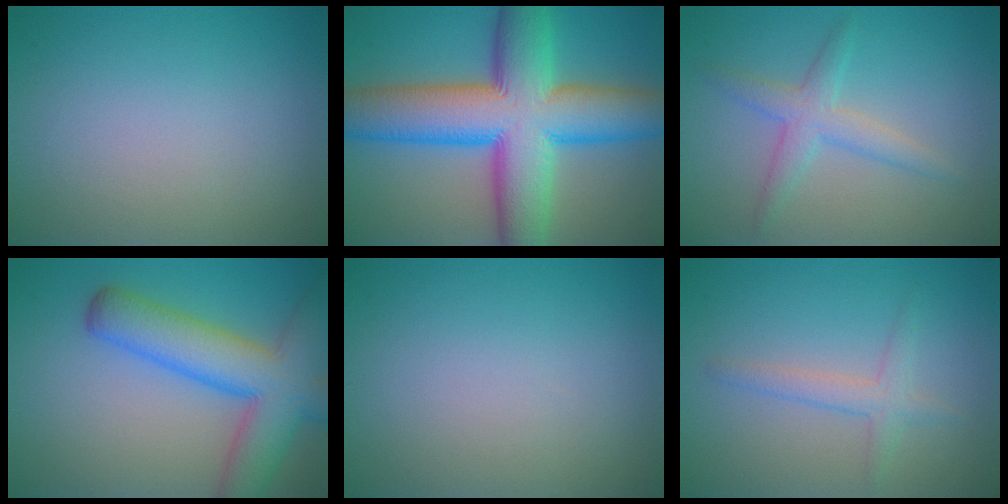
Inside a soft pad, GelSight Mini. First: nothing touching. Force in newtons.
{"total": 14.2, "press": 14.2, "slide": 0.3}
{"total": 3.0, "press": 3.0, "slide": 0.2}
{"total": 7.7, "press": 7.7, "slide": 0.7}
{"total": 0.0}
{"total": 2.0, "press": 2.0, "slide": 0.1}